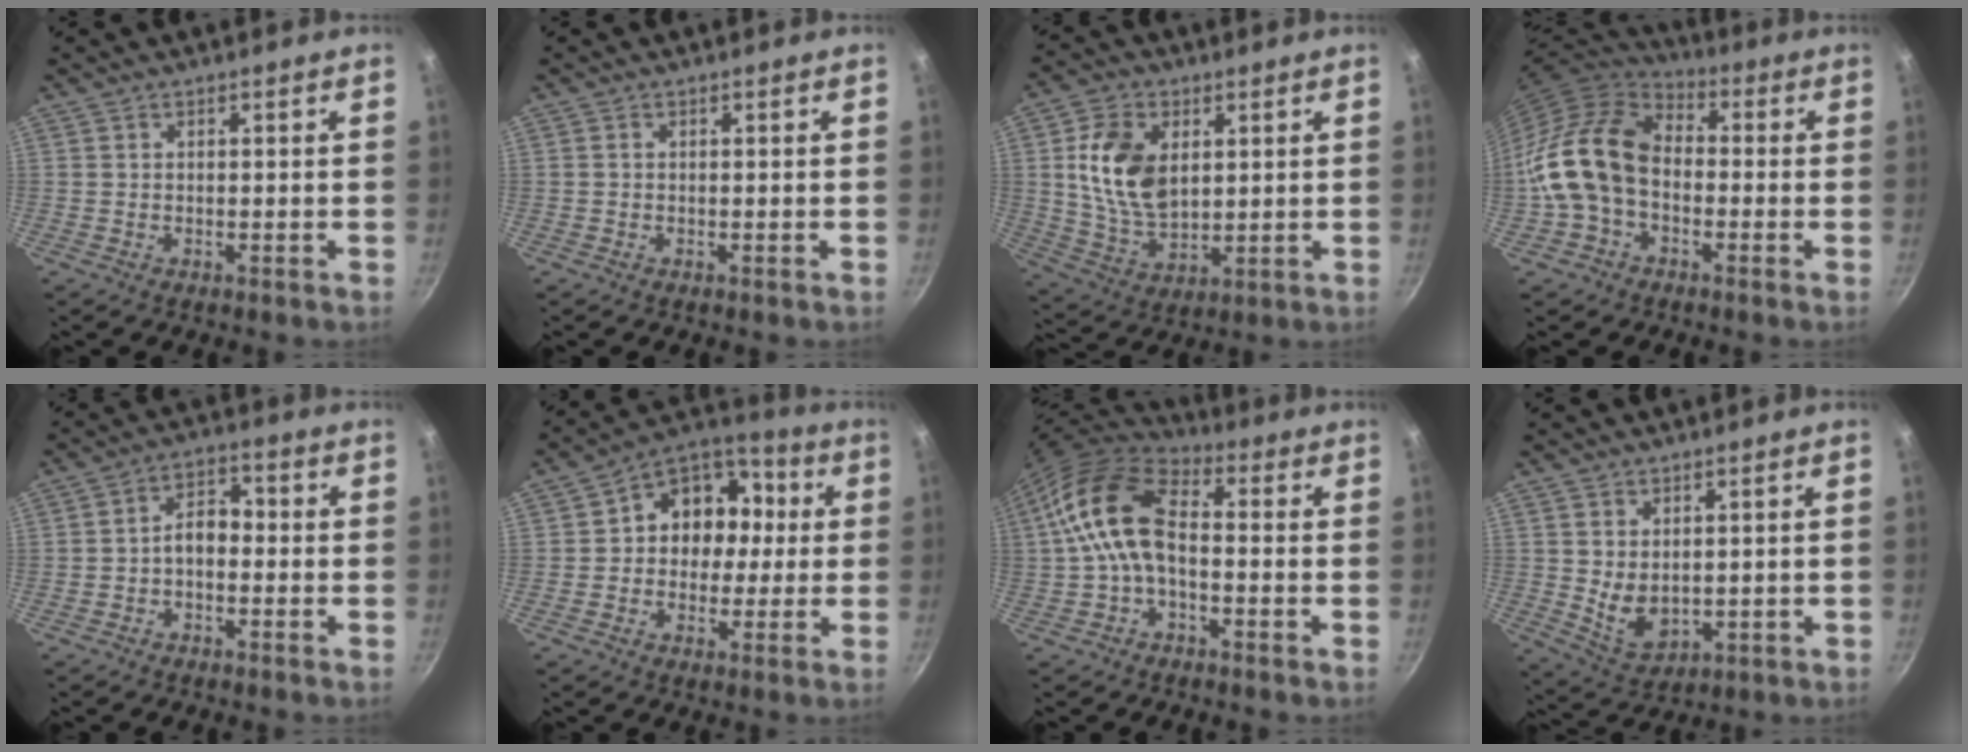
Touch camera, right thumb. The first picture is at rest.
{"total": 0.0}
{"total": 13.5, "force": [2.9, 8.8, 9.9], "torque": [-0.166, -0.017, 0.063]}
{"total": 15.1, "force": [-2.1, 10.8, 10.3], "torque": [-0.171, 0.040, -0.056]}
{"total": 5.1, "force": [-1.2, 3.3, 3.8], "torque": [-0.043, 0.026, -0.029]}
{"total": 13.3, "force": [0.9, 11.0, 7.4], "torque": [-0.058, 0.033, -0.006]}
{"total": 12.6, "force": [-0.9, 7.3, 10.2], "torque": [-0.183, 0.040, -0.033]}
{"total": 6.6, "force": [1.1, 4.3, 4.8], "torque": [-0.073, -0.023, 0.039]}